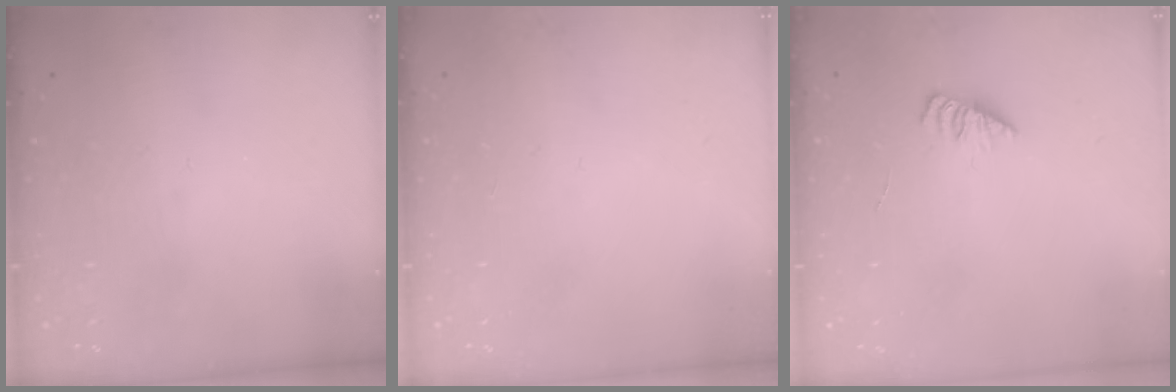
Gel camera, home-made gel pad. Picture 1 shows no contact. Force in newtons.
{"total": 0.0}
{"total": 1.7, "press": 1.7, "slide": 0.3}